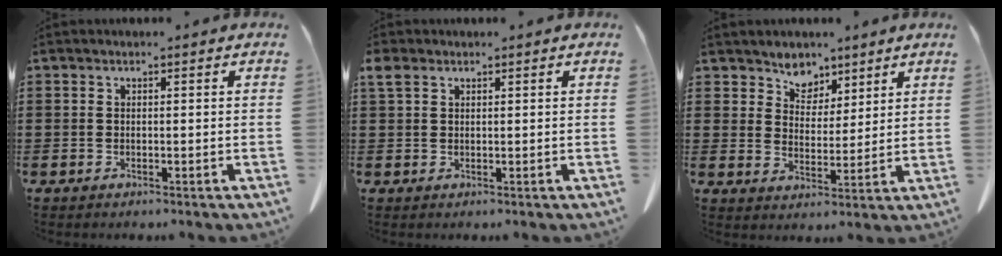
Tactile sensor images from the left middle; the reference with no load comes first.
{"total": 1.7, "force": [0.9, 0.9, 1.1], "torque": [-0.027, 0.002, 0.018]}
{"total": 5.1, "force": [4.0, 3.1, 0.2], "torque": [-0.024, -0.011, 0.070]}